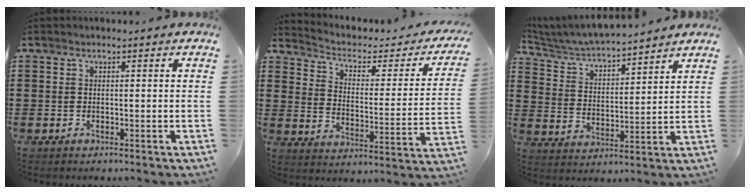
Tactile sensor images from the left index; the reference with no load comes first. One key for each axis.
{"total": 2.6, "fx": 1.5, "fy": 1.4, "fz": 1.5, "tx": -0.043, "ty": -0.014, "tz": 0.017}
{"total": 4.7, "fx": 4.5, "fy": 0.2, "fz": 1.2, "tx": -0.046, "ty": -0.034, "tz": 0.072}